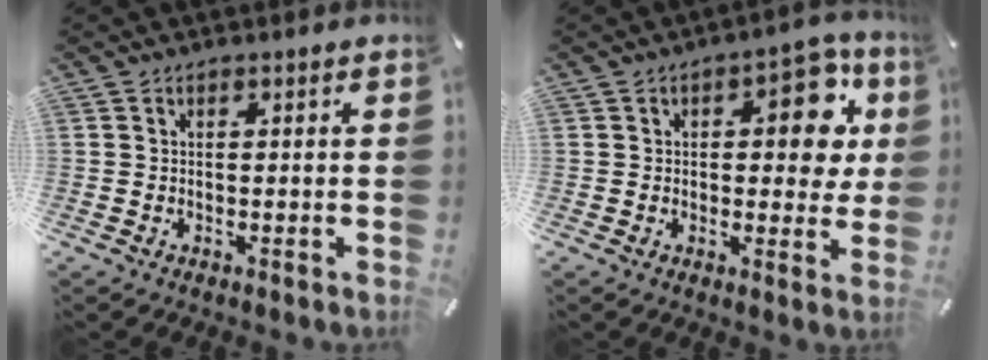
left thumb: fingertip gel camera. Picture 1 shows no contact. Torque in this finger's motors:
{"motor_torque": [1.50, 1.91, 0.58, -0.53, 0.04]}